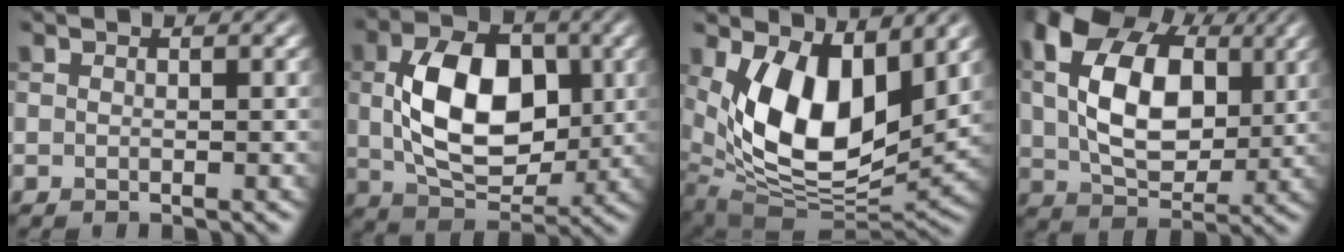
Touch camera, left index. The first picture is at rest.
{"total": 9.6, "force": [0.8, 6.0, 7.5], "torque": [-0.136, 0.001, 0.014]}
{"total": 11.2, "force": [2.6, 6.3, 9.0], "torque": [-0.165, -0.028, 0.048]}
{"total": 11.7, "force": [2.9, 7.6, 8.4], "torque": [-0.163, 0.006, 0.054]}